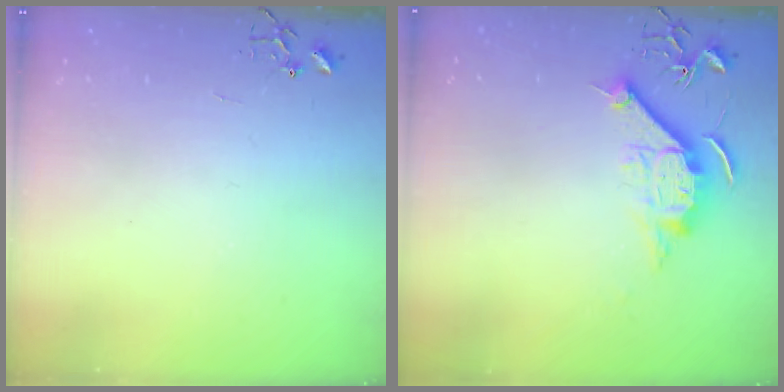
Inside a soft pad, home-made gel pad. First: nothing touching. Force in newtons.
{"total": 10.7, "press": 10.7, "slide": 1.1}